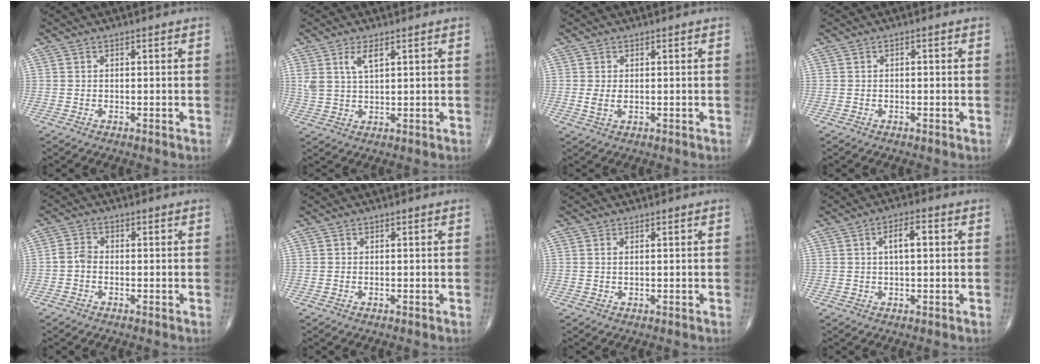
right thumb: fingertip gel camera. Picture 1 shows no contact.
{"total": 4.6, "force": [2.3, 1.8, 3.6], "torque": [-0.073, -0.007, 0.052]}
{"total": 2.1, "force": [0.0, 1.2, 1.8], "torque": [-0.041, -0.004, 0.003]}
{"total": 0.6, "force": [-0.1, 0.3, 0.5], "torque": [-0.007, 0.004, -0.003]}
{"total": 2.3, "force": [-0.7, 1.6, 1.6], "torque": [-0.028, 0.007, -0.022]}
{"total": 0.0}
{"total": 0.5, "force": [0.2, 0.2, 0.5], "torque": [-0.014, 0.002, 0.005]}
{"total": 4.7, "force": [0.8, 1.8, 4.2], "torque": [-0.068, 0.008, 0.011]}